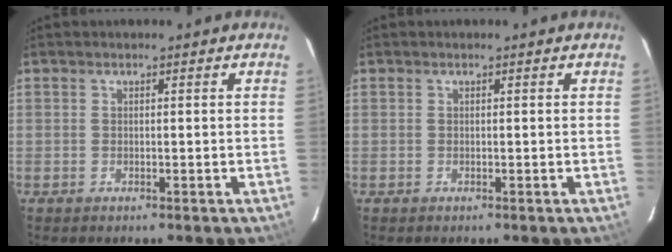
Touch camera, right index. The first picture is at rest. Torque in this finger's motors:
{"motor_torque": [-0.04, 0.03, 0.01, 0.01]}